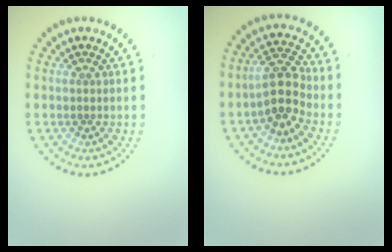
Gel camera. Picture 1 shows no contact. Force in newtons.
{"total": 3.6, "press": 3.3, "slide": 1.3}